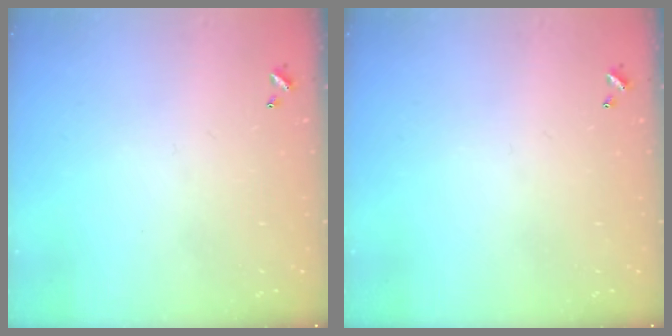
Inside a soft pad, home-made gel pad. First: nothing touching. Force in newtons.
{"total": 0.0}